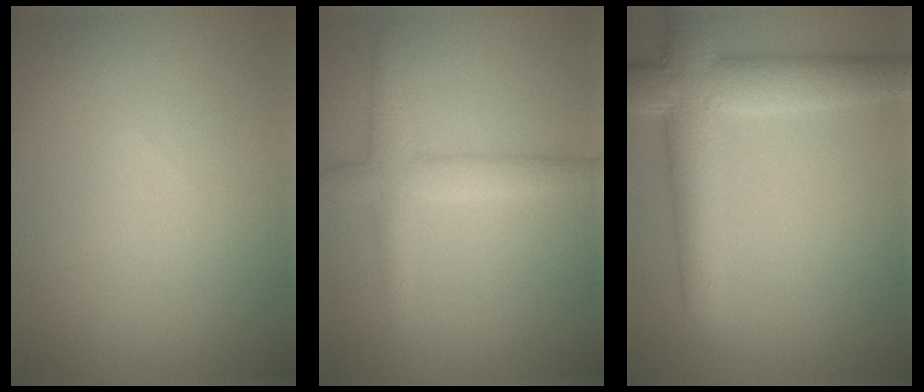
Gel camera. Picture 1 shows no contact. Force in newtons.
{"total": 2.8, "press": 2.8, "slide": 0.1}
{"total": 7.1, "press": 7.1, "slide": 0.3}